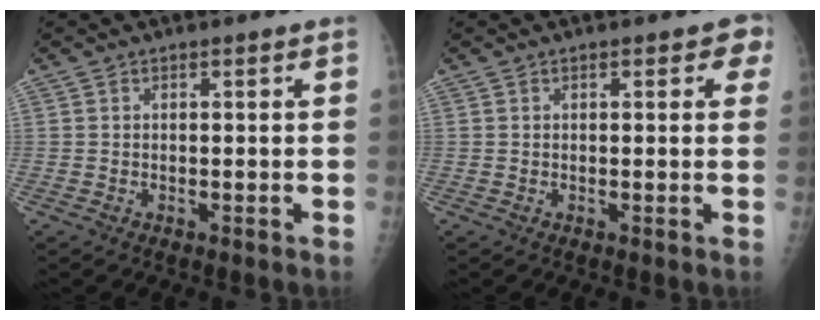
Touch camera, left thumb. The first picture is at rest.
{"total": 3.2, "force": [1.3, 1.6, 2.4], "torque": [-0.006, 0.001, 0.008]}